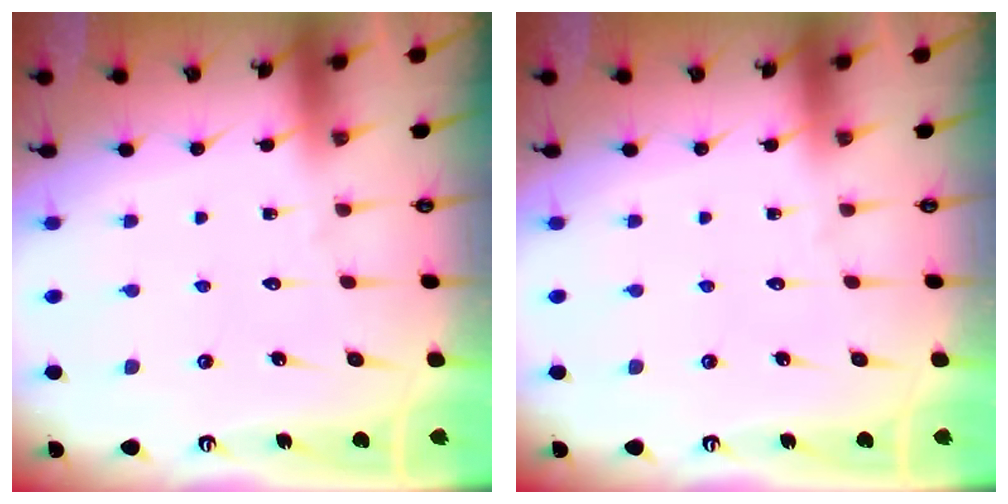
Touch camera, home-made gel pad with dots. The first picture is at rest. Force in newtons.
{"total": 0.0}